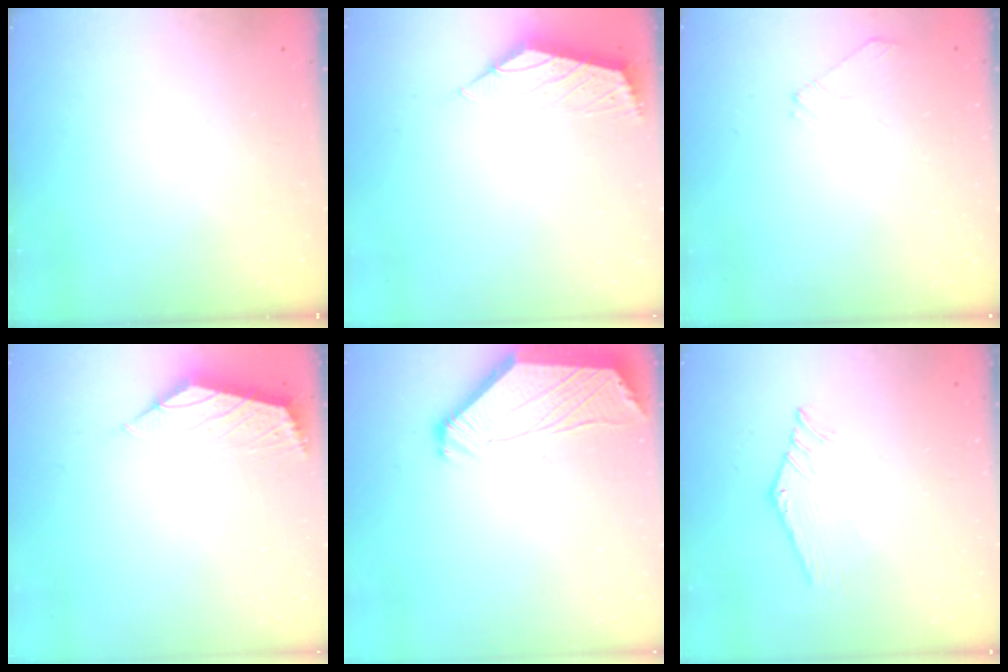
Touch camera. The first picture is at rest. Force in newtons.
{"total": 2.1, "press": 2.0, "slide": 0.7}
{"total": 0.0}
{"total": 2.1, "press": 2.0, "slide": 0.7}
{"total": 2.4, "press": 2.4, "slide": 0.6}
{"total": 0.0}